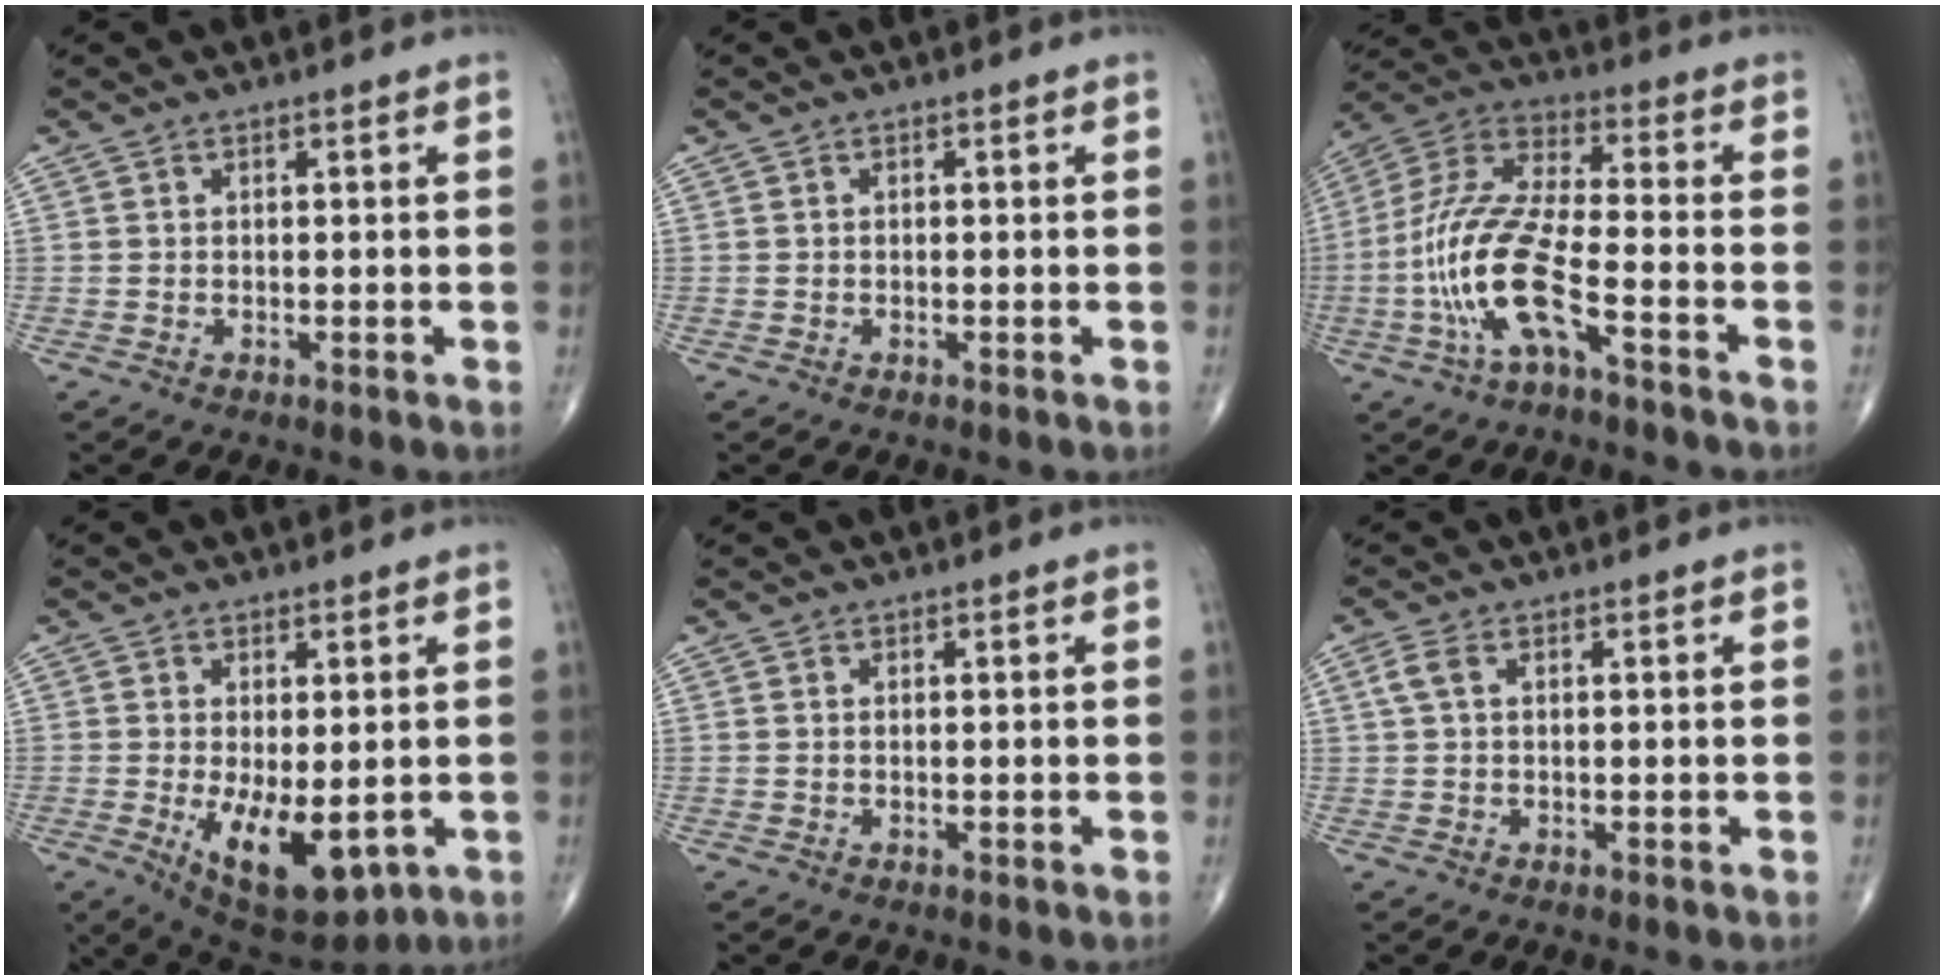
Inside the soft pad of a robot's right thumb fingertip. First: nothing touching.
{"total": 0.0}
{"total": 15.2, "force": [-5.7, 4.0, 13.5], "torque": [-0.304, 0.040, -0.112]}
{"total": 11.5, "force": [-2.3, 5.3, 9.9], "torque": [-0.141, -0.023, -0.015]}
{"total": 0.0}
{"total": 2.5, "force": [0.7, 1.3, 2.0], "torque": [-0.057, 0.014, 0.017]}